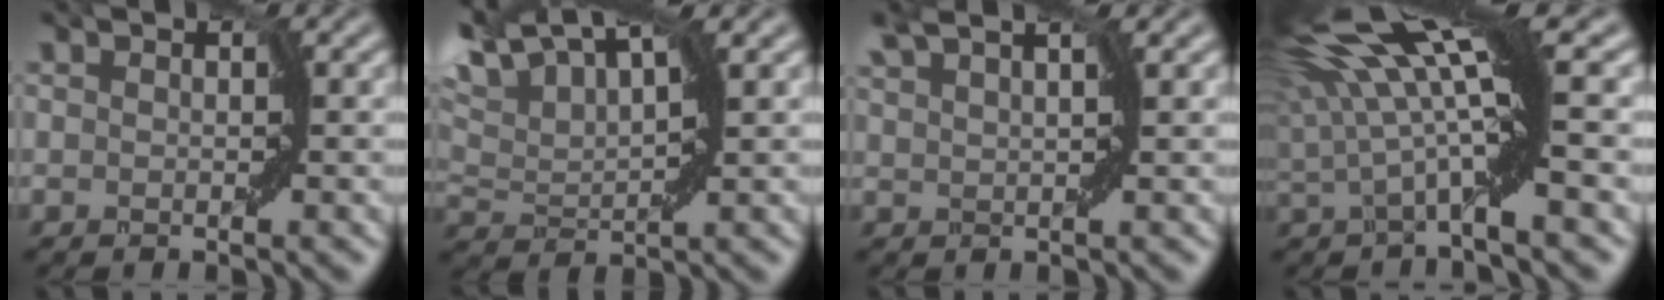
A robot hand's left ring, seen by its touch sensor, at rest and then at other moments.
{"total": 7.8, "force": [6.8, 1.5, 3.4], "torque": [-0.096, 0.029, 0.116]}
{"total": 2.3, "force": [1.8, -0.2, 1.4], "torque": [-0.029, 0.008, 0.030]}
{"total": 8.5, "force": [2.7, 1.2, 8.0], "torque": [-0.151, 0.004, 0.044]}